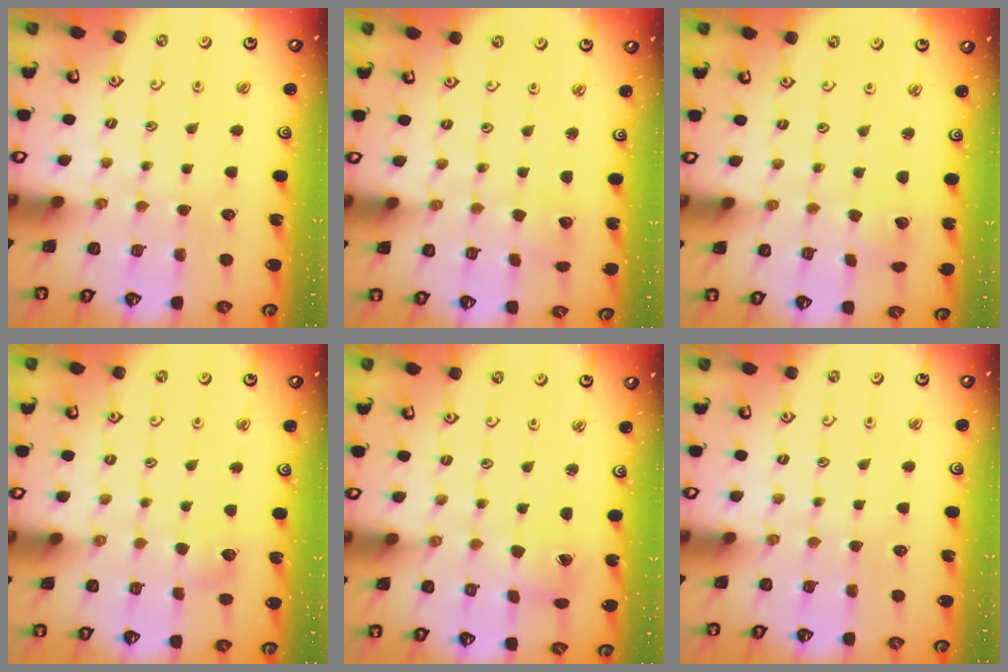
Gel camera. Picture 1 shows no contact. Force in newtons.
{"total": 2.4, "press": 2.4, "slide": 0.2}
{"total": 2.1, "press": 2.1, "slide": 0.2}
{"total": 4.3, "press": 4.3, "slide": 0.5}
{"total": 2.2, "press": 2.2, "slide": 0.3}
{"total": 0.0}